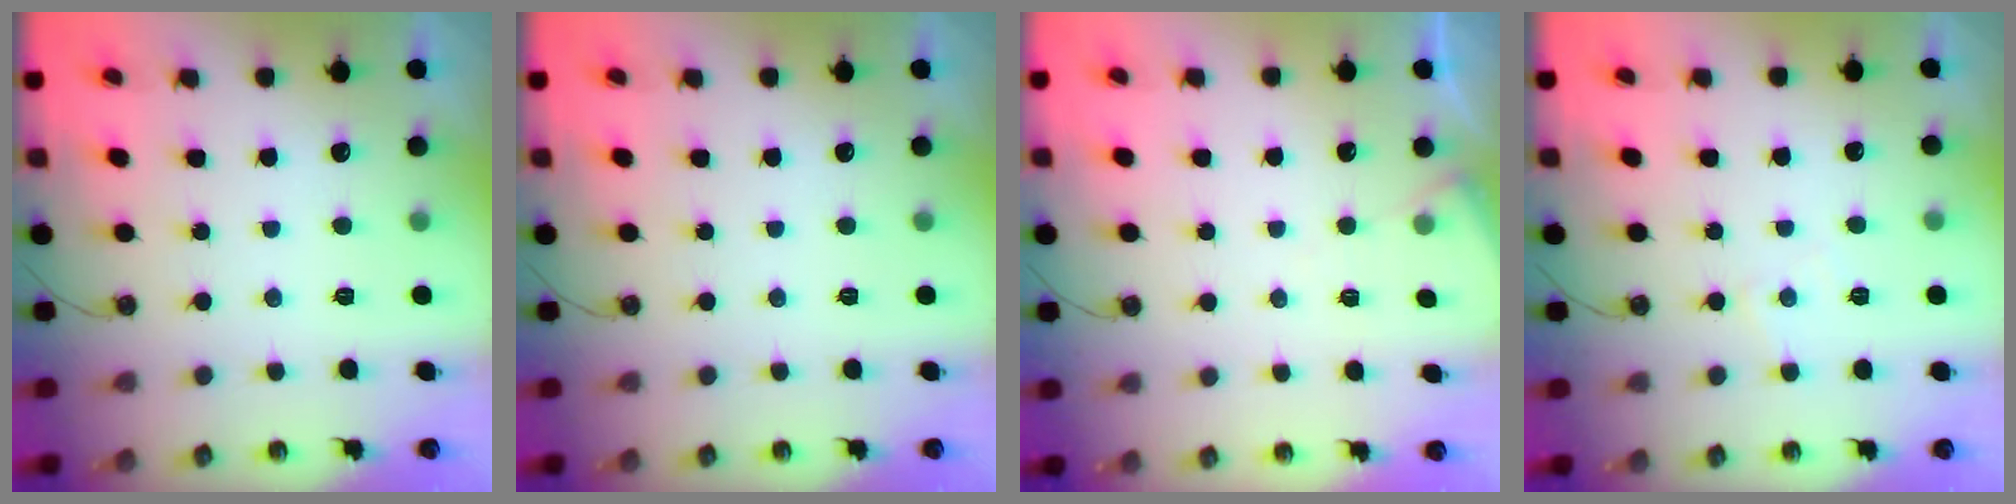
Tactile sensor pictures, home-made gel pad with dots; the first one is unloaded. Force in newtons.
{"total": 0.0}
{"total": 4.0, "press": 3.9, "slide": 0.6}
{"total": 3.1, "press": 3.1, "slide": 0.5}